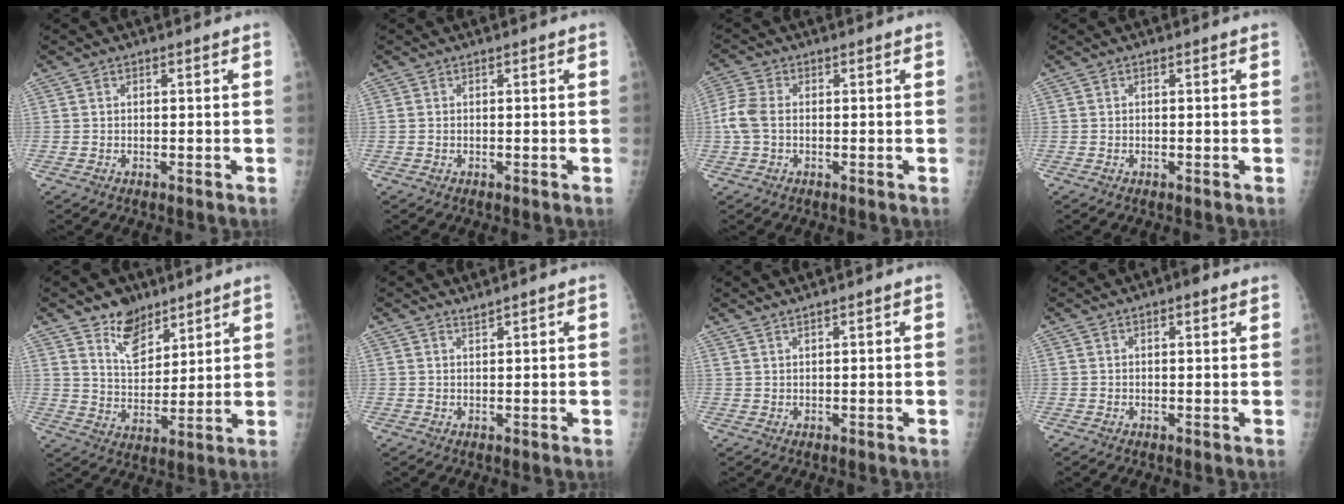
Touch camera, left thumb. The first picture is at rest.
{"total": 0.0}
{"total": 4.7, "force": [-0.2, 3.1, 3.5], "torque": [-0.097, 0.008, -0.011]}
{"total": 0.0}
{"total": 9.0, "force": [6.5, 5.2, 3.6], "torque": [-0.033, -0.047, 0.118]}
{"total": 1.0, "force": [1.0, -0.2, 0.2], "torque": [-0.003, -0.009, 0.019]}
{"total": 1.3, "force": [1.2, -0.2, 0.4], "torque": [-0.007, -0.004, 0.026]}
{"total": 1.8, "force": [1.1, 0.7, 1.2], "torque": [-0.011, -0.002, 0.012]}